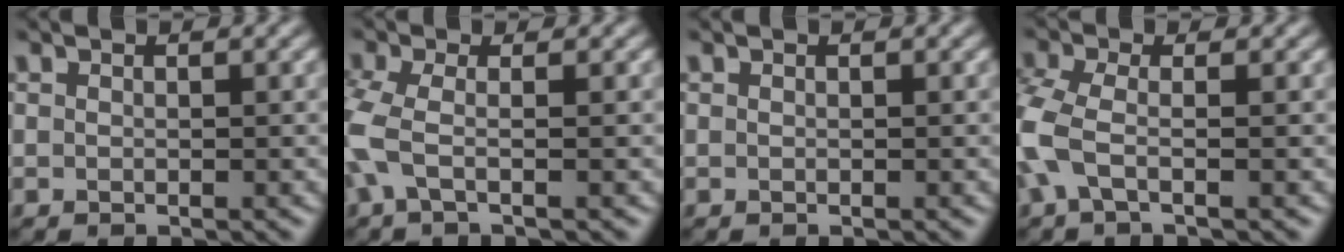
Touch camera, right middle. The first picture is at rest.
{"total": 3.2, "force": [-0.8, 1.0, 3.0], "torque": [-0.079, -0.005, -0.025]}
{"total": 0.0}
{"total": 3.9, "force": [-1.1, 1.6, 3.4], "torque": [-0.092, 0.001, -0.034]}